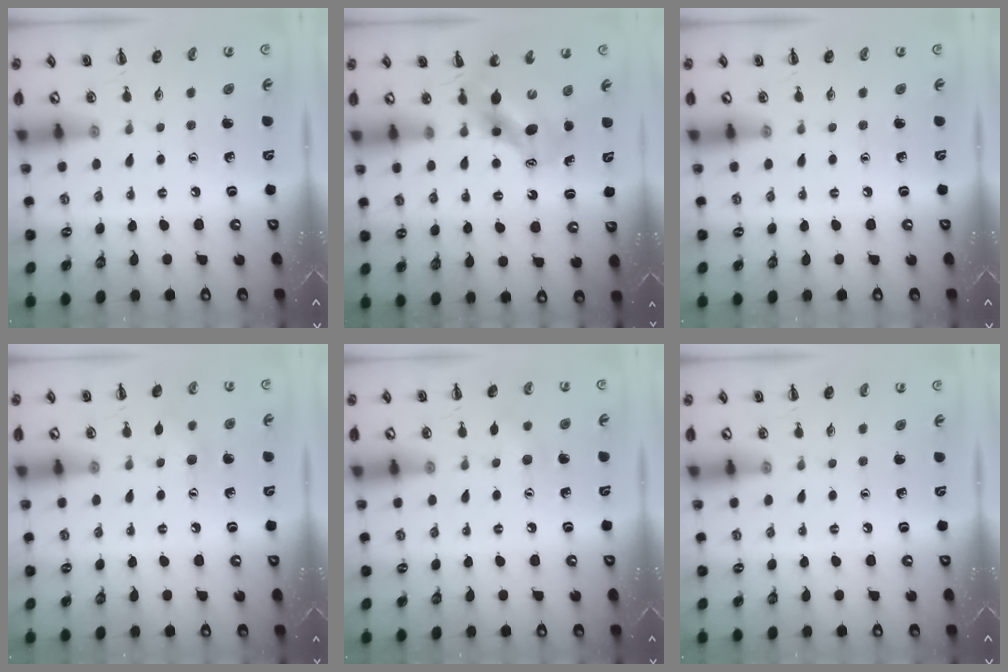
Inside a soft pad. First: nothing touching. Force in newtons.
{"total": 6.7, "press": 6.5, "slide": 1.3}
{"total": 0.0}
{"total": 5.7, "press": 5.5, "slide": 1.2}
{"total": 6.8, "press": 6.7, "slide": 1.2}
{"total": 0.0}